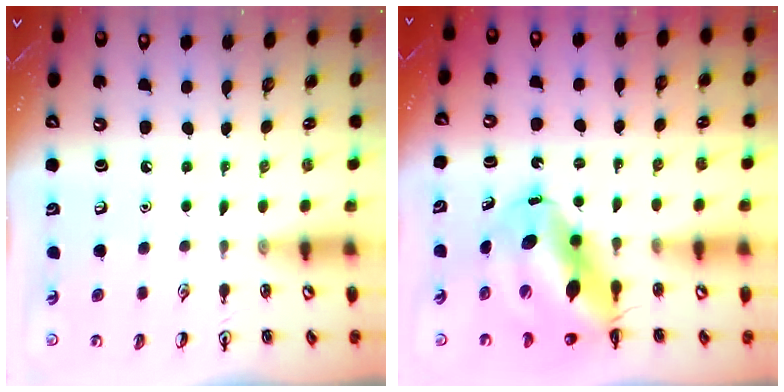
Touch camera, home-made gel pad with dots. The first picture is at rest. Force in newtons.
{"total": 12.7, "press": 12.3, "slide": 3.1}